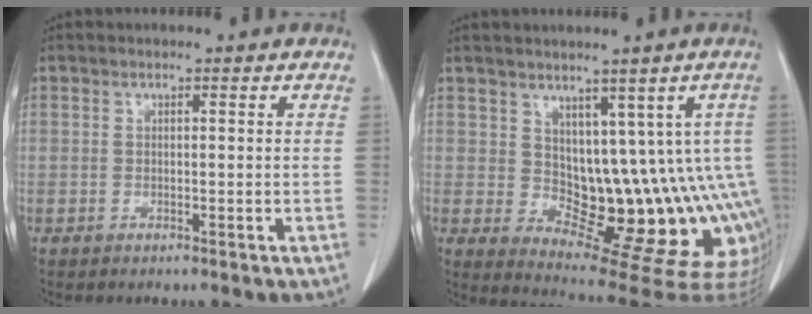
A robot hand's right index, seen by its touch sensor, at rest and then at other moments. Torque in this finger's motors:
{"motor_torque": [1.63, -0.16, 0.38, 0.07]}